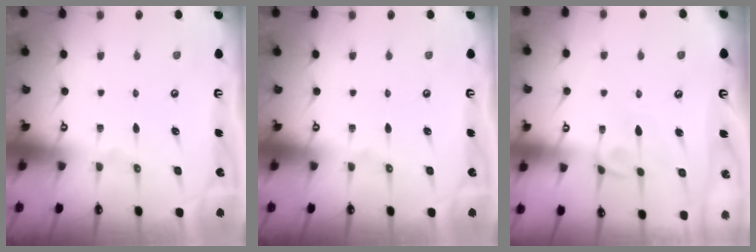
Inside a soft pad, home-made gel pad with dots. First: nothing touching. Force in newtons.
{"total": 0.0}
{"total": 2.1, "press": 2.1, "slide": 0.3}